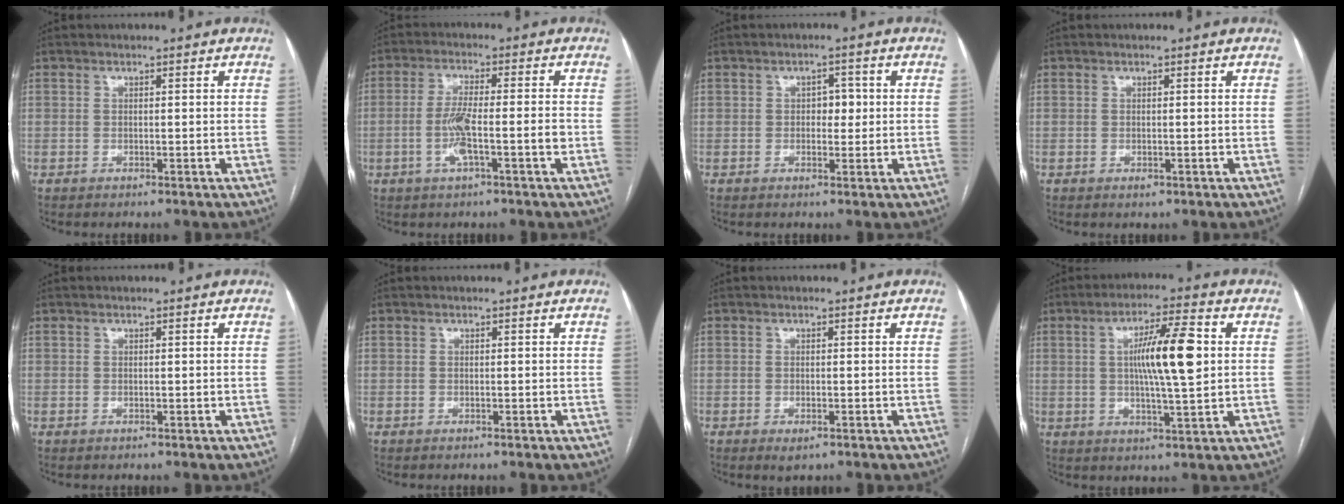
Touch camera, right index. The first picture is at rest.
{"total": 6.4, "force": [-1.9, 0.4, 6.1], "torque": [-0.118, 0.005, -0.034]}
{"total": 2.8, "force": [0.2, 1.7, 2.1], "torque": [-0.025, 0.009, 0.003]}
{"total": 0.8, "force": [-0.3, 0.4, 0.6], "torque": [-0.007, -0.001, -0.002]}
{"total": 0.0}
{"total": 0.0}
{"total": 1.7, "force": [-0.9, 0.6, 1.3], "torque": [-0.018, -0.002, -0.007]}
{"total": 10.7, "force": [1.5, 1.0, 10.5], "torque": [-0.182, 0.006, 0.025]}